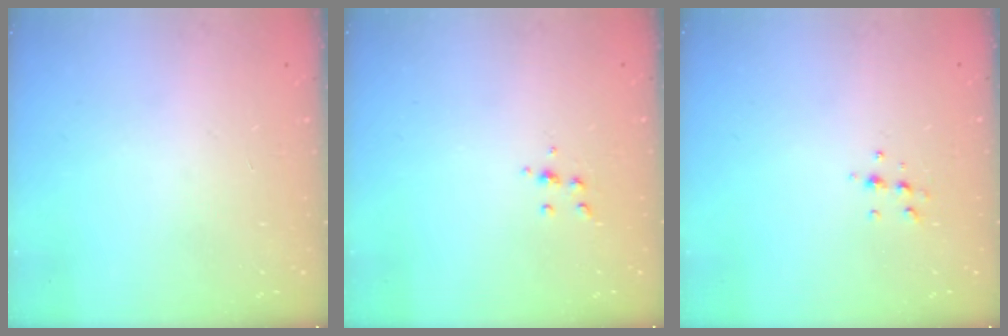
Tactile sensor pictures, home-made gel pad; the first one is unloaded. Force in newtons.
{"total": 4.8, "press": 4.8, "slide": 0.5}
{"total": 5.8, "press": 5.7, "slide": 1.2}